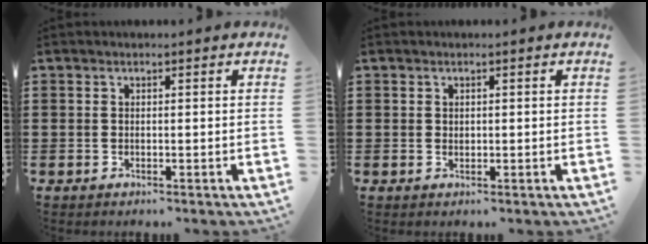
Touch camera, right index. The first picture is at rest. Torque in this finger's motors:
{"motor_torque": [2.14, 0.00, -0.03, -0.01]}